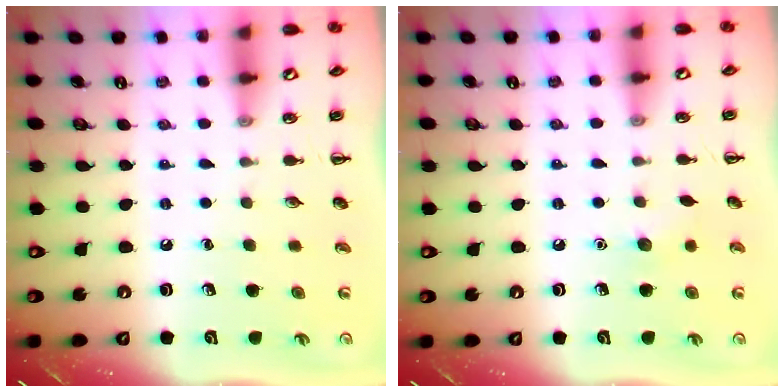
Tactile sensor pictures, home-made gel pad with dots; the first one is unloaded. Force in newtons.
{"total": 5.5, "press": 5.4, "slide": 1.2}